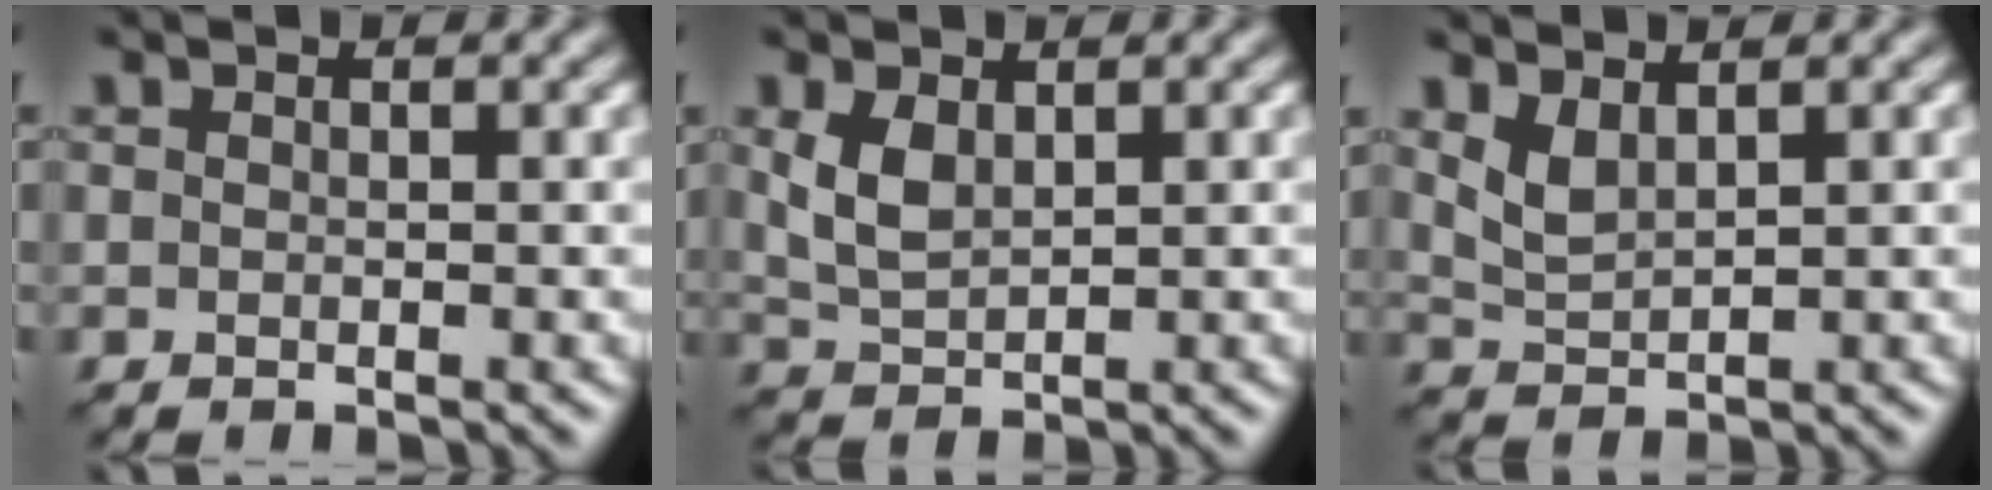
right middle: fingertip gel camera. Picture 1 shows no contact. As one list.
[{"total": 2.9, "force": [1.1, 1.7, 2.0], "torque": [-0.049, -0.002, 0.030]}, {"total": 2.3, "force": [1.5, 0.9, 1.4], "torque": [-0.037, -0.007, 0.036]}]